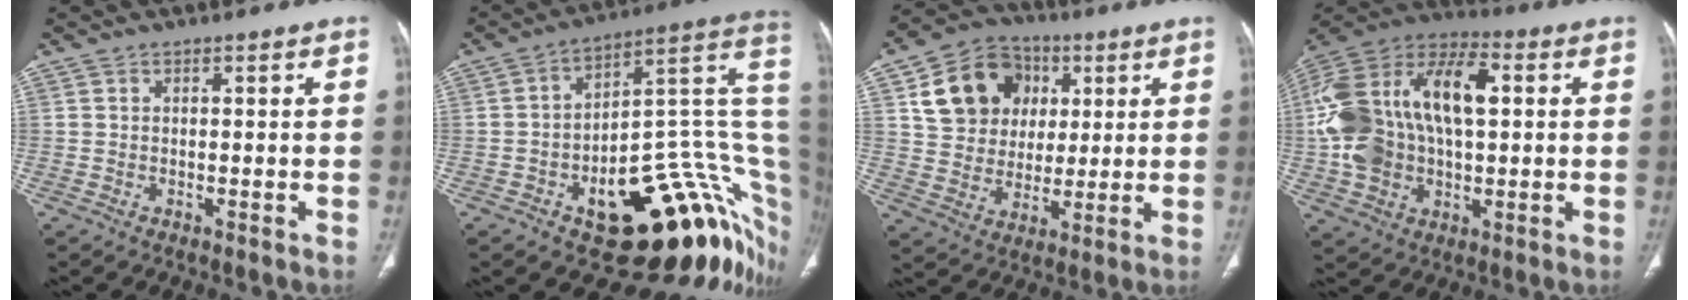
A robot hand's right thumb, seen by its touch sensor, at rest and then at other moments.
{"total": 27.9, "force": [-8.5, 12.6, 23.5], "torque": [-0.188, 0.083, -0.110]}
{"total": 15.4, "force": [5.0, 12.8, 6.9], "torque": [-0.092, 0.006, 0.089]}
{"total": 27.6, "force": [3.7, 16.6, 21.8], "torque": [-0.452, 0.035, 0.065]}